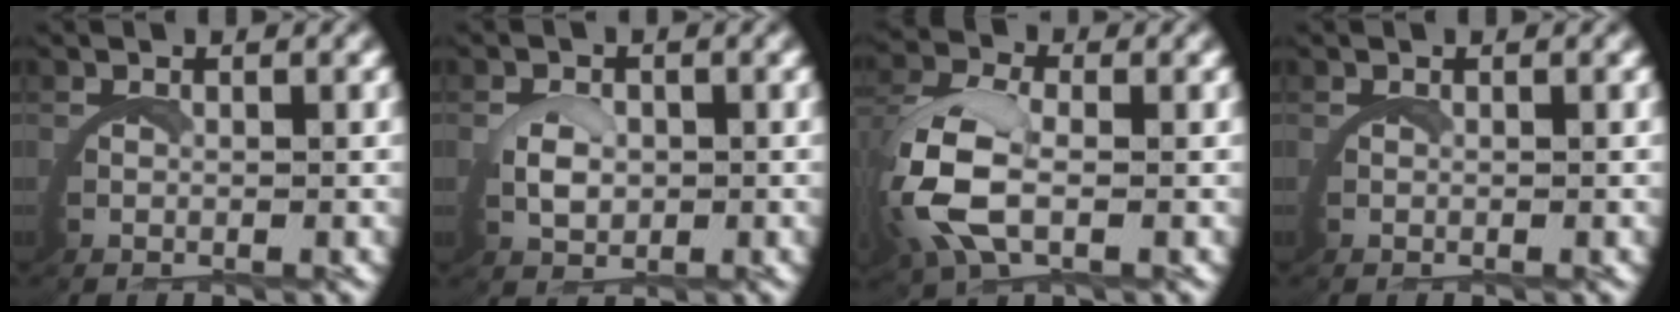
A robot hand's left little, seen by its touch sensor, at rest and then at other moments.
{"total": 1.5, "force": [0.7, 0.7, 1.2], "torque": [-0.027, -0.004, 0.016]}
{"total": 5.9, "force": [-0.2, 3.6, 4.7], "torque": [-0.138, -0.012, 0.002]}
{"total": 0.0}